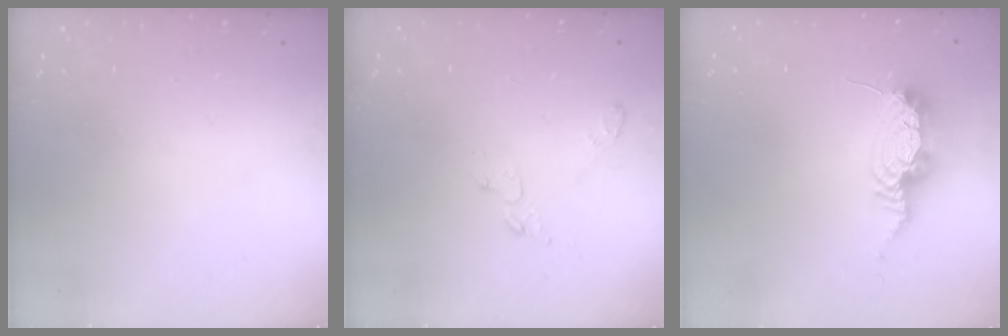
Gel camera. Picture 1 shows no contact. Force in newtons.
{"total": 3.7, "press": 3.7, "slide": 0.3}
{"total": 9.7, "press": 9.7, "slide": 1.3}